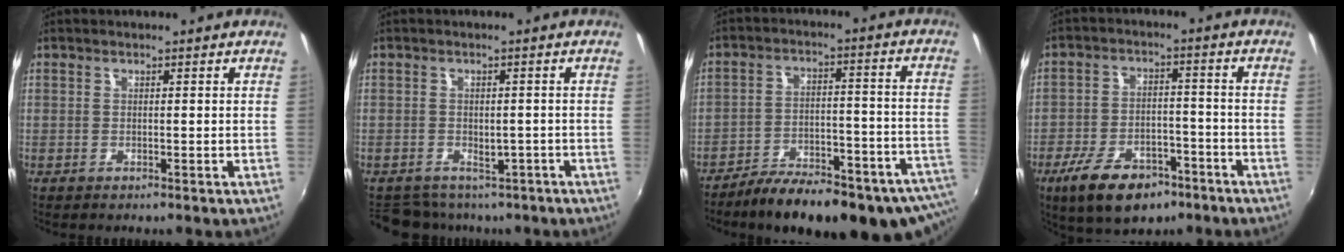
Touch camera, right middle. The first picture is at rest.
{"total": 8.9, "force": [-6.4, 5.4, 3.0], "torque": [-0.073, -0.001, -0.085]}
{"total": 23.0, "force": [-17.9, 7.0, 12.8], "torque": [-0.189, -0.025, -0.231]}
{"total": 13.3, "force": [-8.4, 6.6, 7.8], "torque": [-0.170, -0.008, -0.133]}